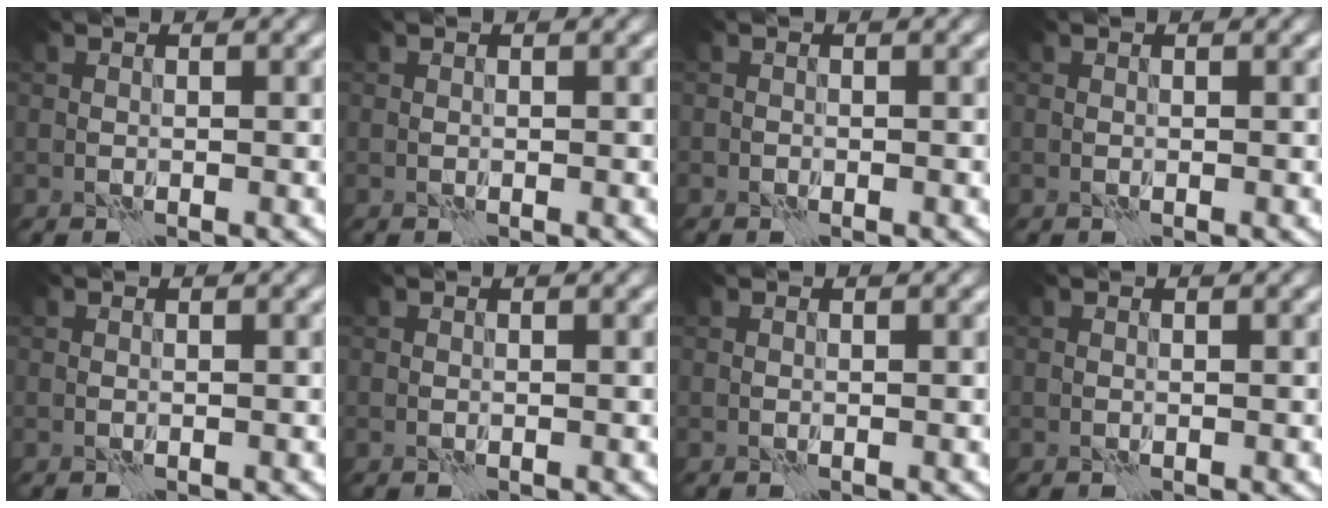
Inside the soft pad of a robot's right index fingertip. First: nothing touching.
{"total": 0.0}
{"total": 0.6, "force": [-0.6, 0.1, -0.2], "torque": [0.007, -0.003, -0.015]}
{"total": 0.0}
{"total": 0.0}
{"total": 0.0}
{"total": 0.0}
{"total": 0.0}